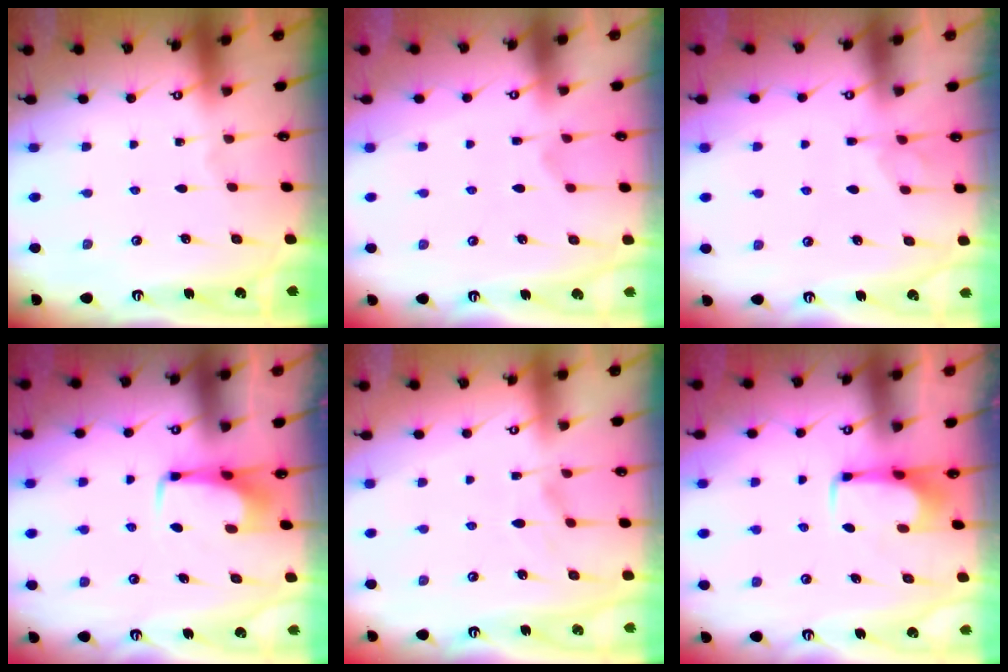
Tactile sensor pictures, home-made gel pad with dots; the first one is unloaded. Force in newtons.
{"total": 2.9, "press": 2.6, "slide": 1.3}
{"total": 1.7, "press": 1.3, "slide": 1.1}
{"total": 2.9, "press": 2.9, "slide": 0.4}
{"total": 3.2, "press": 3.0, "slide": 1.2}
{"total": 1.5, "press": 1.5, "slide": 0.4}